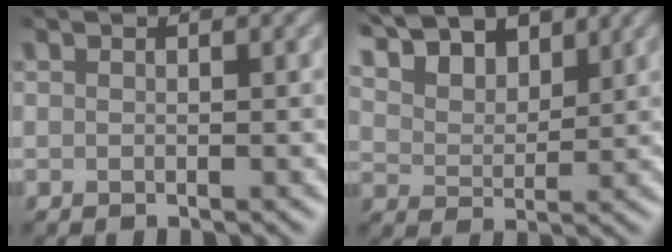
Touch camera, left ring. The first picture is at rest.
{"total": 6.8, "force": [5.2, 3.2, 2.9], "torque": [-0.083, 0.016, 0.086]}